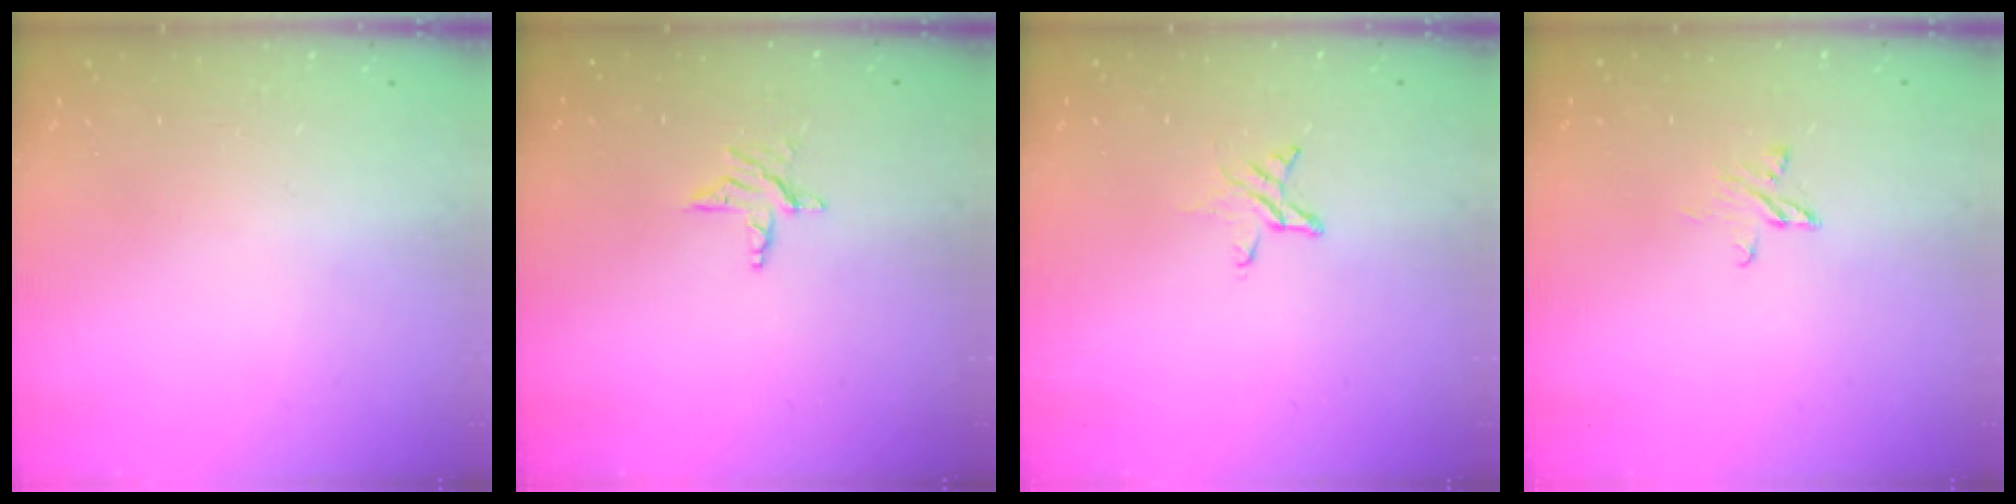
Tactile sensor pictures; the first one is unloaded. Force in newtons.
{"total": 4.6, "press": 4.6, "slide": 0.4}
{"total": 4.1, "press": 4.1, "slide": 0.4}
{"total": 3.5, "press": 3.5, "slide": 0.3}